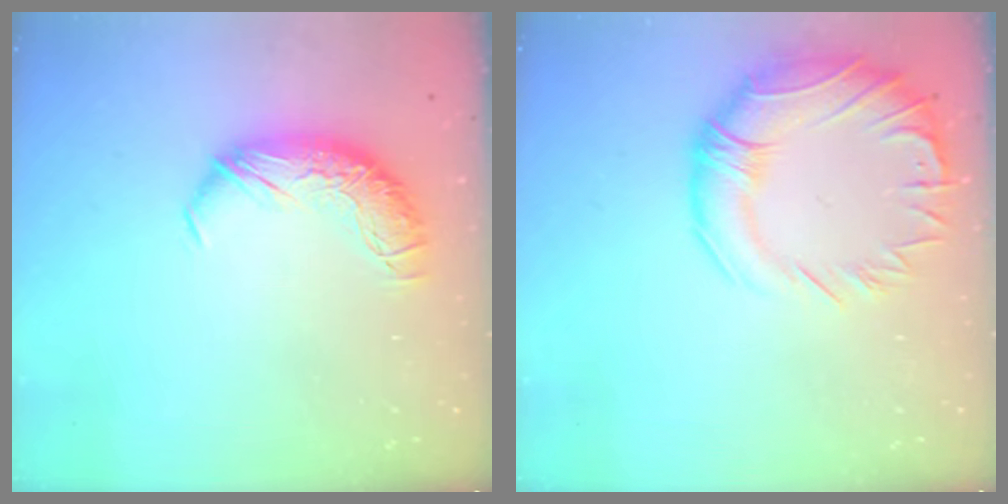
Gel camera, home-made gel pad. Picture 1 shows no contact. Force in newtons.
{"total": 4.6, "press": 3.7, "slide": 2.8}